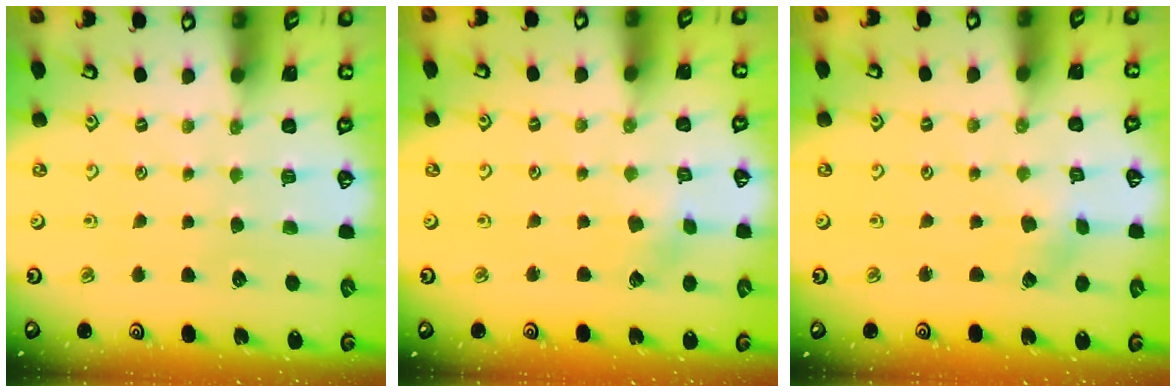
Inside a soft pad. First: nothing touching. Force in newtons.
{"total": 2.4, "press": 2.4, "slide": 0.3}
{"total": 1.3, "press": 1.3, "slide": 0.1}